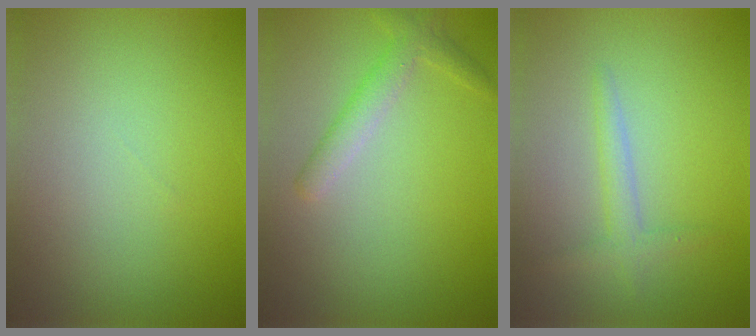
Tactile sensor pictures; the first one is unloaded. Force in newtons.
{"total": 2.2, "press": 2.2, "slide": 0.1}
{"total": 1.8, "press": 1.8, "slide": 0.1}